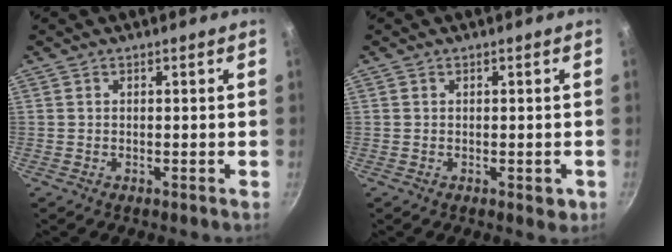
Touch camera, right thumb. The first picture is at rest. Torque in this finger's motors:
{"motor_torque": [0.35, 0.75, -0.23, 0.06, 0.00]}